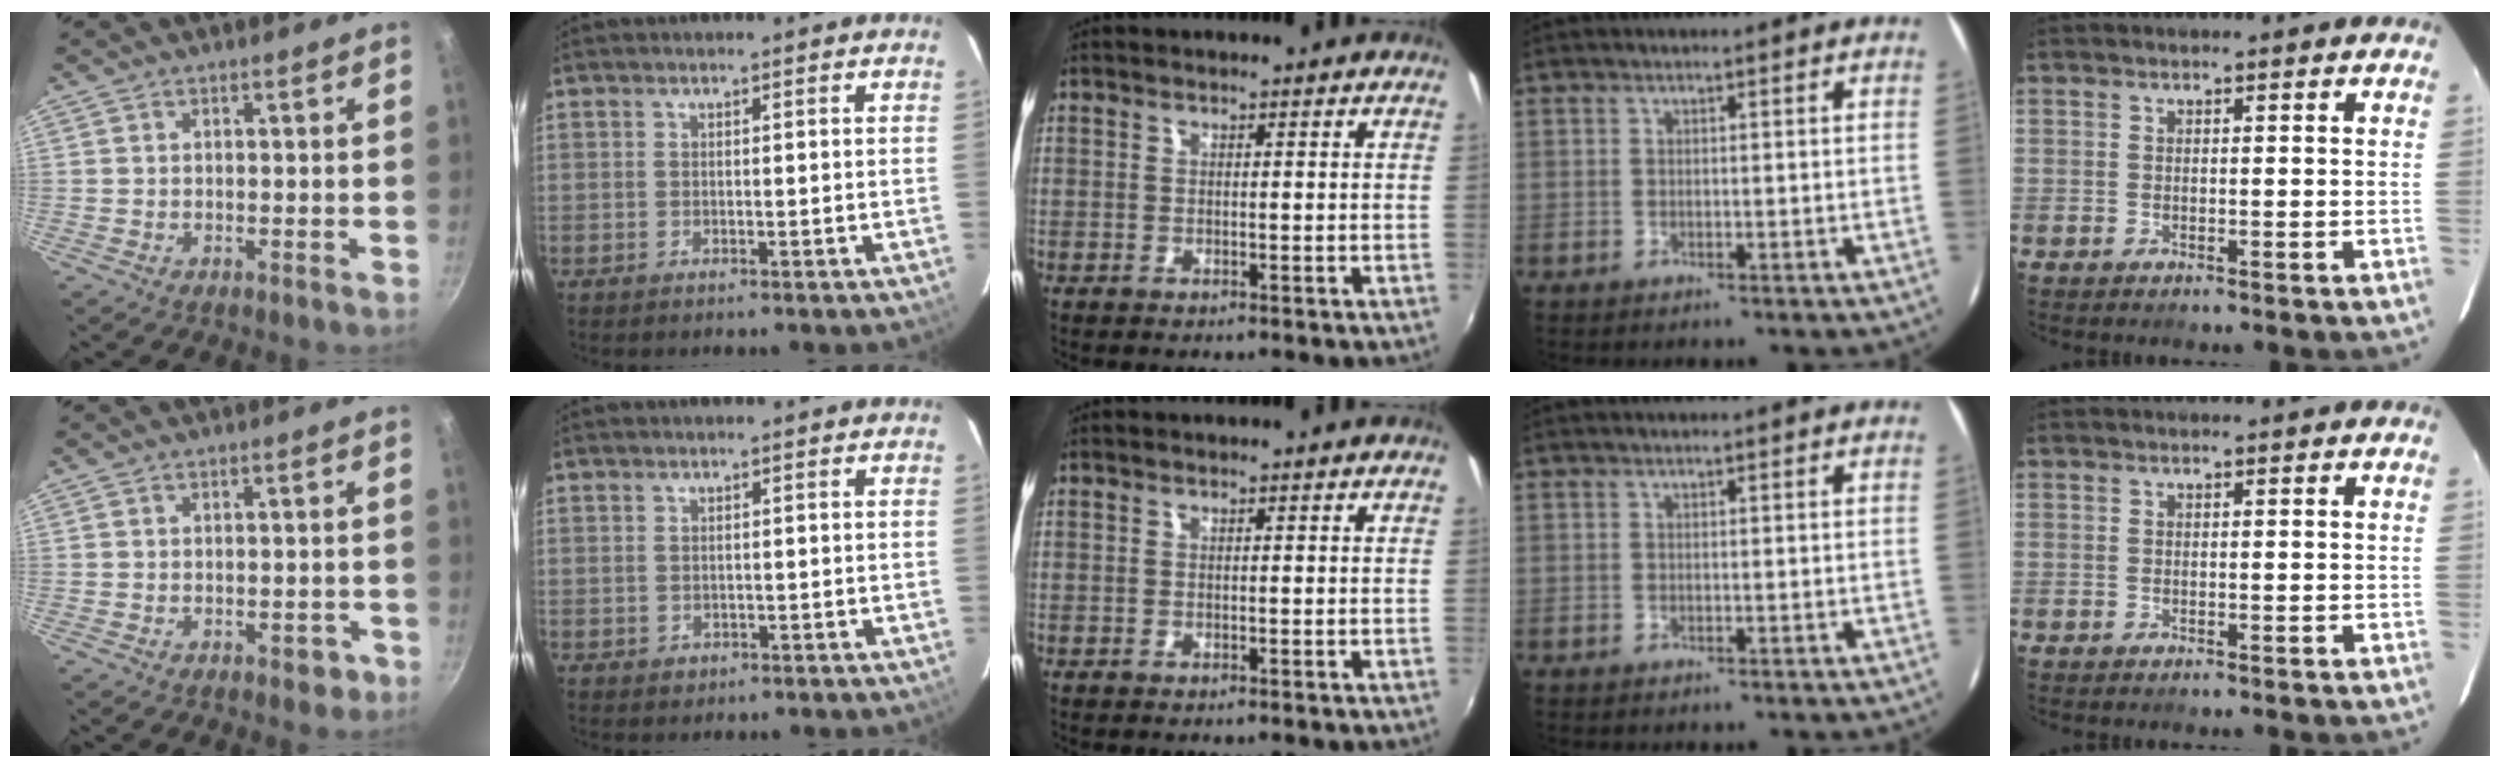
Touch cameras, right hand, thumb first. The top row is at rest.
{"thumb": {"total": 3.2, "force": [-1.6, 1.8, 2.0], "torque": [-0.005, 0.022, -0.010]}, "index": {"total": 1.3, "force": [-0.2, 1.3, 0.2], "torque": [0.001, 0.001, 0.001]}}